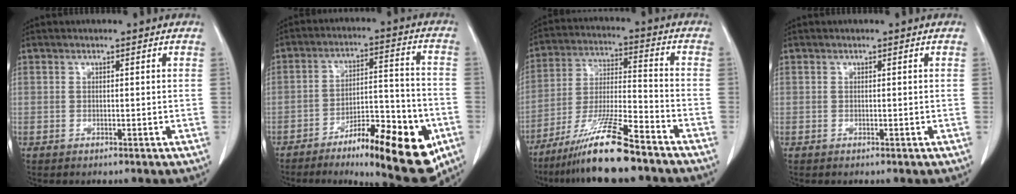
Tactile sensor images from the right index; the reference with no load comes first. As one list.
[{"total": 17.4, "force": [-9.0, 4.4, 14.2], "torque": [-0.171, 0.012, -0.127]}, {"total": 13.5, "force": [-10.2, 0.4, 8.9], "torque": [-0.171, -0.023, -0.186]}, {"total": 0.0}]